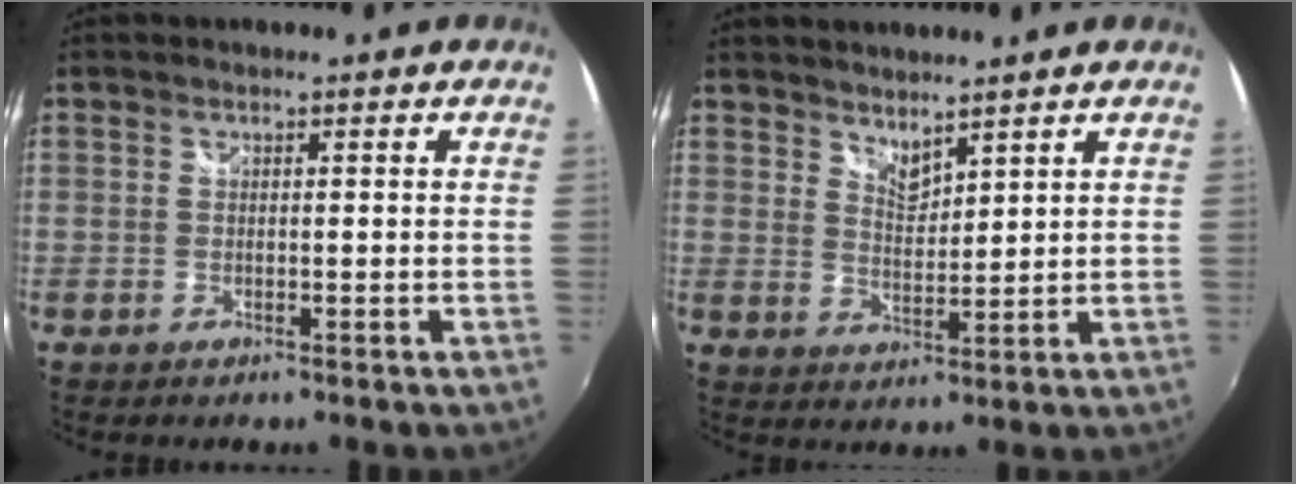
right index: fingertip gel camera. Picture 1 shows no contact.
{"total": 4.0, "force": [3.7, 0.9, 1.2], "torque": [-0.016, -0.005, 0.065]}